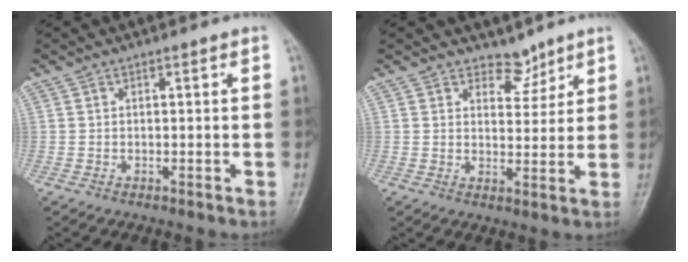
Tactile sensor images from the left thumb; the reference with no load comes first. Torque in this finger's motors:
{"motor_torque": [-0.18, -0.06, -0.37, -0.33, 0.01]}